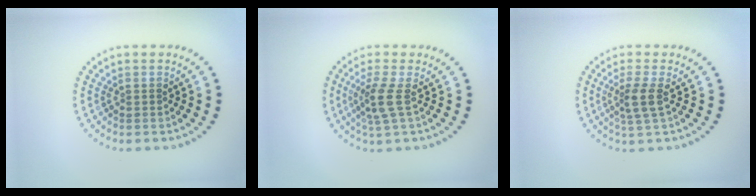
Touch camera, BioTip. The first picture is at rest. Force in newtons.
{"total": 2.5, "press": 2.0, "slide": 1.5}
{"total": 2.4, "press": 1.9, "slide": 1.4}